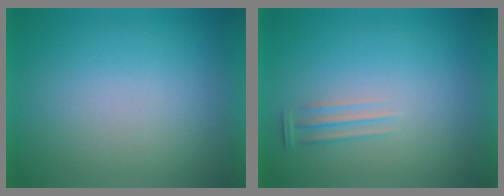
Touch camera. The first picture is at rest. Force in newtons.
{"total": 1.2}